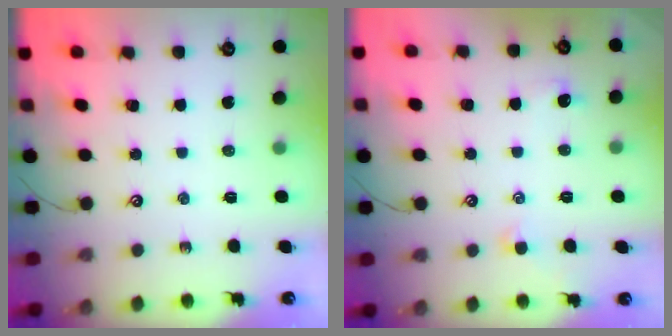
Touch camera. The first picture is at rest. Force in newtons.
{"total": 0.6, "press": 0.2, "slide": 0.6}